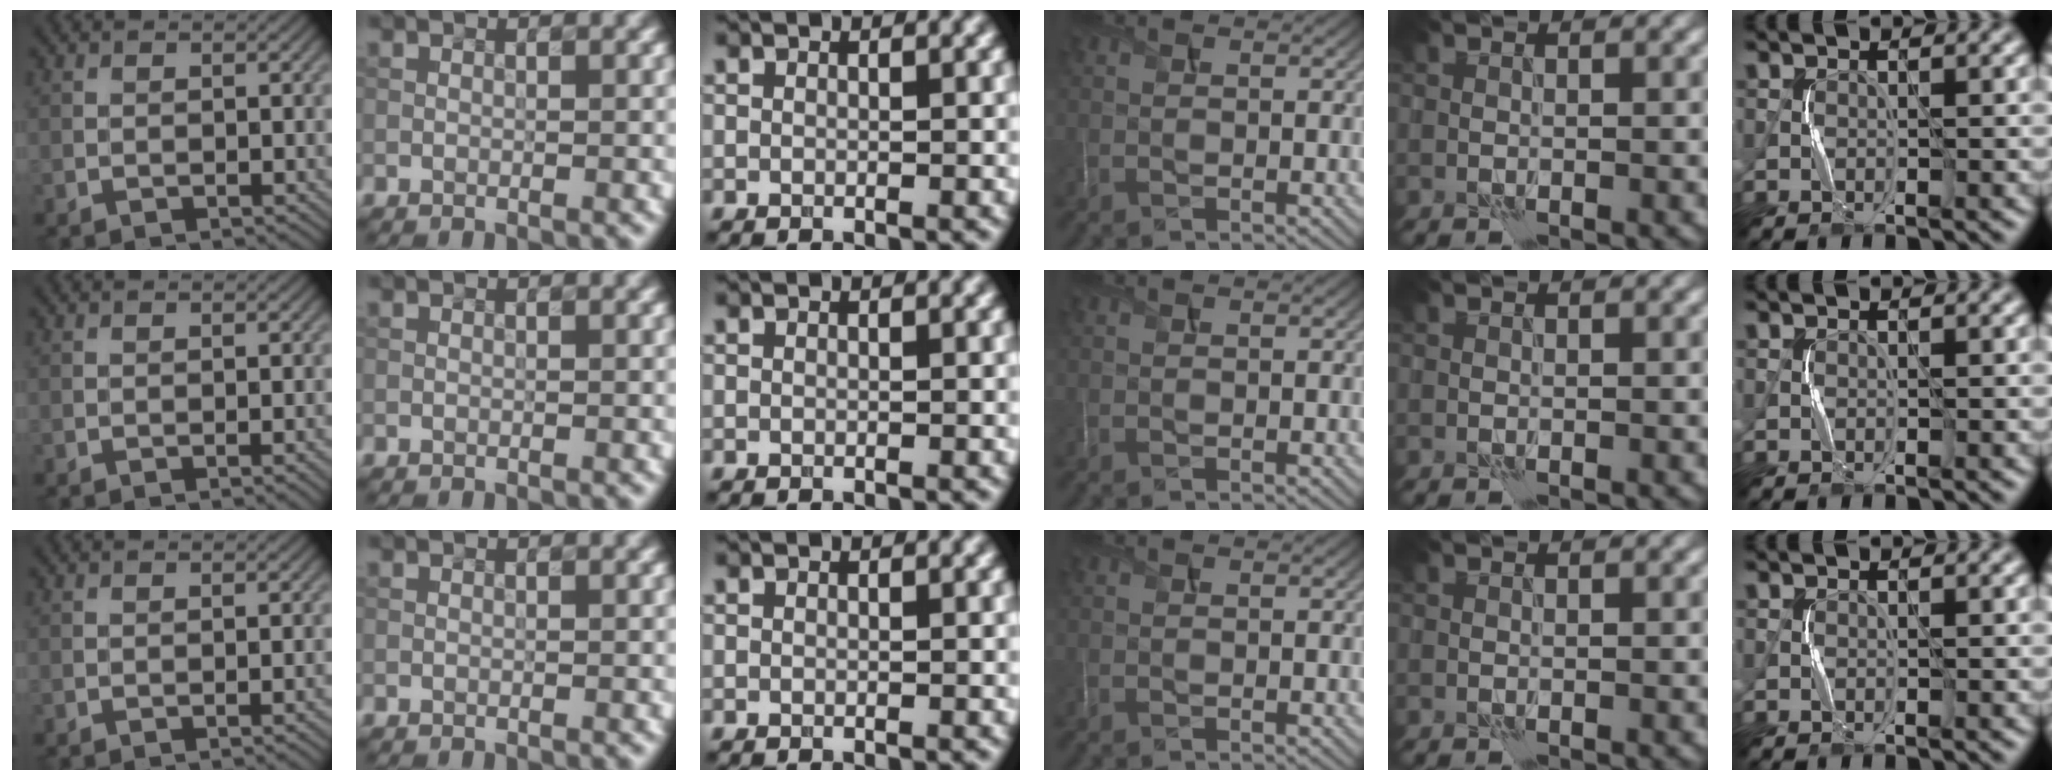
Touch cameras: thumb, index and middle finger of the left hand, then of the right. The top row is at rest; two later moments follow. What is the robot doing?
{"motion": "squeeze", "object": "paper clamp"}